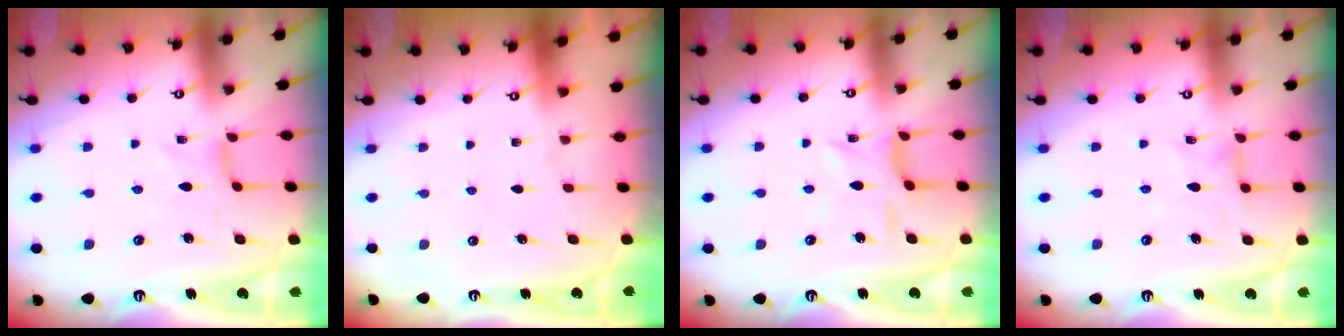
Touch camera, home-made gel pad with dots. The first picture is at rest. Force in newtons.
{"total": 0.0}
{"total": 5.8, "press": 5.8, "slide": 0.2}
{"total": 1.2, "press": 1.1, "slide": 0.3}